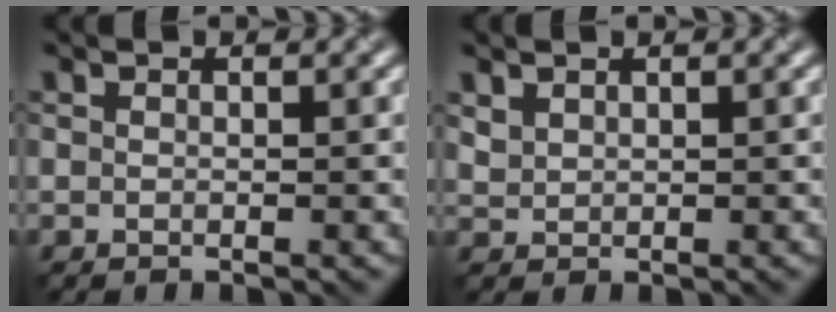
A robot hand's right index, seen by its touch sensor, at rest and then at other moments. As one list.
[{"total": 1.1, "force": [0.9, 0.6, 0.3], "torque": [-0.010, -0.001, 0.024]}]